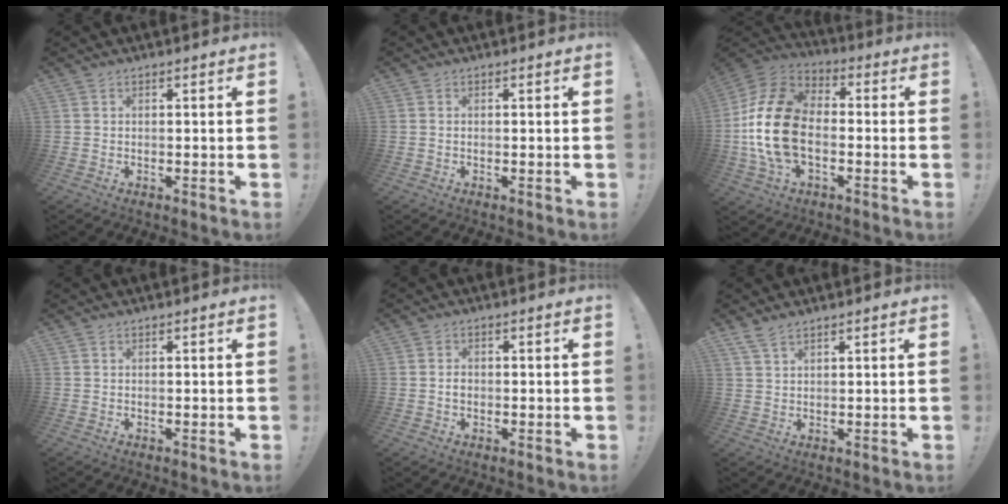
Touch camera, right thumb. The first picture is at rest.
{"total": 0.0}
{"total": 20.7, "force": [-2.6, 13.5, 15.5], "torque": [-0.302, 0.032, -0.034]}
{"total": 0.0}
{"total": 1.7, "force": [-0.5, 1.3, 0.9], "torque": [-0.015, 0.005, -0.010]}
{"total": 3.9, "force": [3.0, 1.2, 2.1], "torque": [-0.043, -0.012, 0.058]}